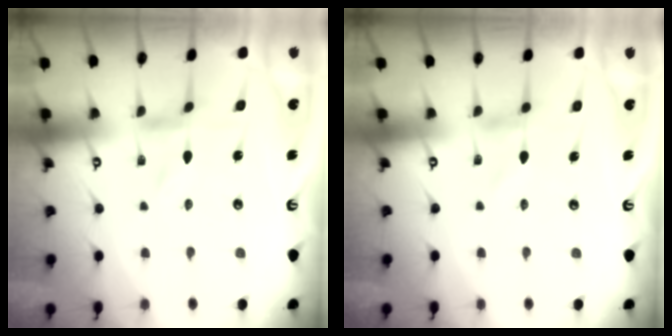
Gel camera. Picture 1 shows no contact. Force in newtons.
{"total": 0.6, "press": 0.6, "slide": 0.2}